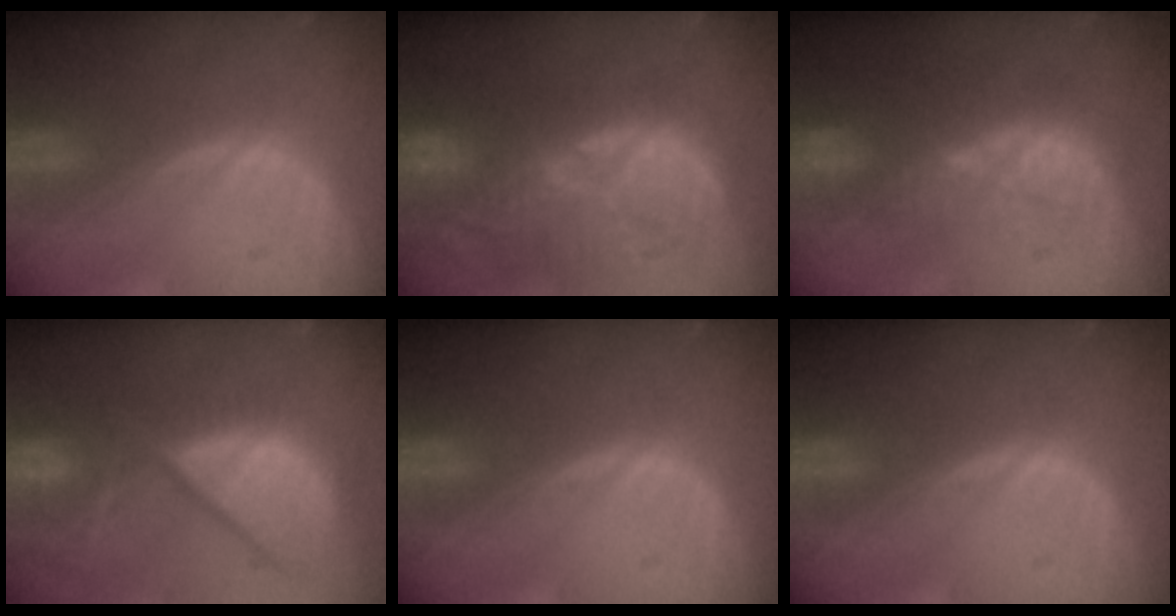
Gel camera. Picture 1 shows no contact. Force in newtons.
{"total": 13.0, "press": 12.3, "slide": 4.3}
{"total": 9.3, "press": 8.9, "slide": 2.5}
{"total": 13.1, "press": 11.0, "slide": 7.2}
{"total": 0.0}
{"total": 0.0}